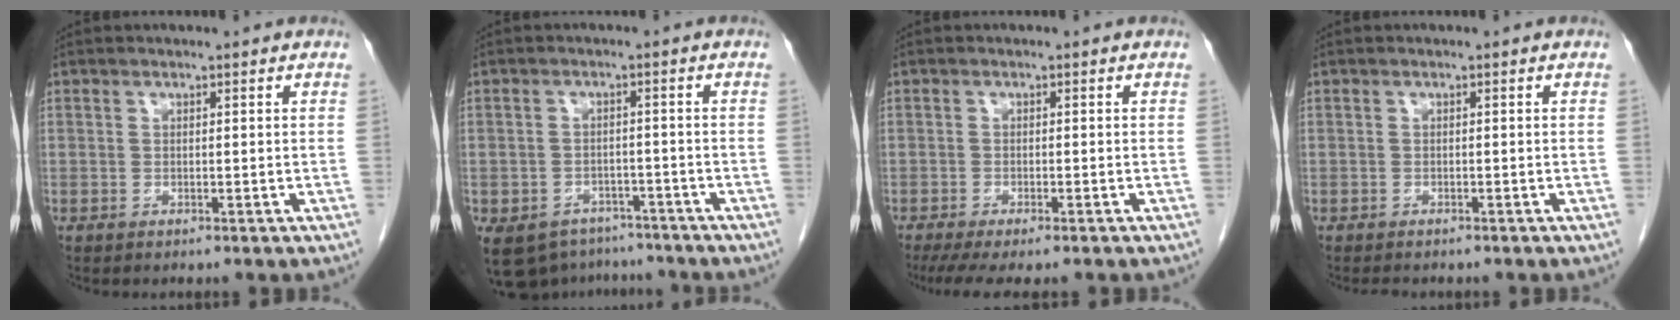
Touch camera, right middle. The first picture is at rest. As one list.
[{"total": 11.2, "force": [-8.4, 6.9, 2.8], "torque": [-0.068, 0.003, -0.109]}, {"total": 7.3, "force": [-5.8, 1.2, 4.3], "torque": [-0.062, -0.015, -0.089]}, {"total": 2.0, "force": [-1.7, 0.6, 0.8], "torque": [-0.017, -0.007, -0.017]}]